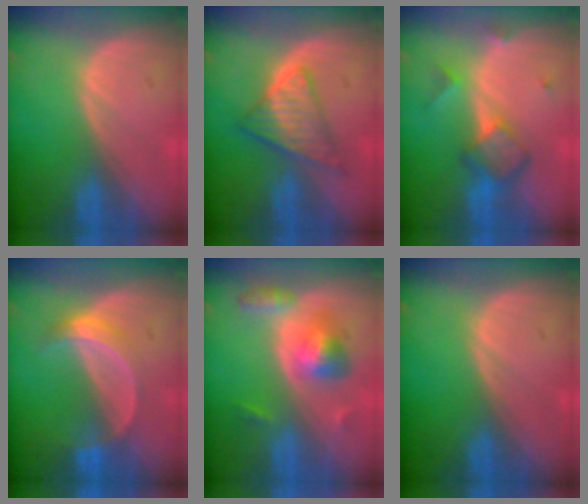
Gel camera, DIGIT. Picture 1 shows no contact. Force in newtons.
{"total": 6.9, "press": 6.1, "slide": 3.2}
{"total": 5.8, "press": 5.4, "slide": 2.2}
{"total": 5.1, "press": 4.7, "slide": 2.0}
{"total": 5.7, "press": 5.7, "slide": 0.4}
{"total": 0.0}